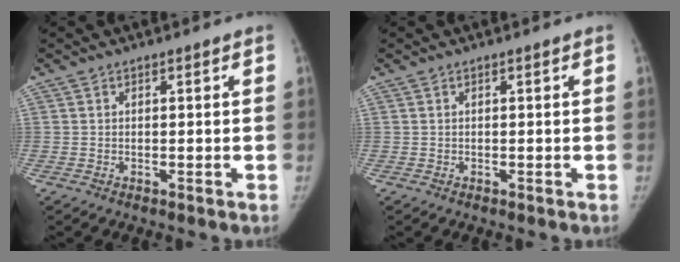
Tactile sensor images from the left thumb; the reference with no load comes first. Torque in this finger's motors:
{"motor_torque": [-0.16, -0.15, 0.19, -0.17, 0.00]}